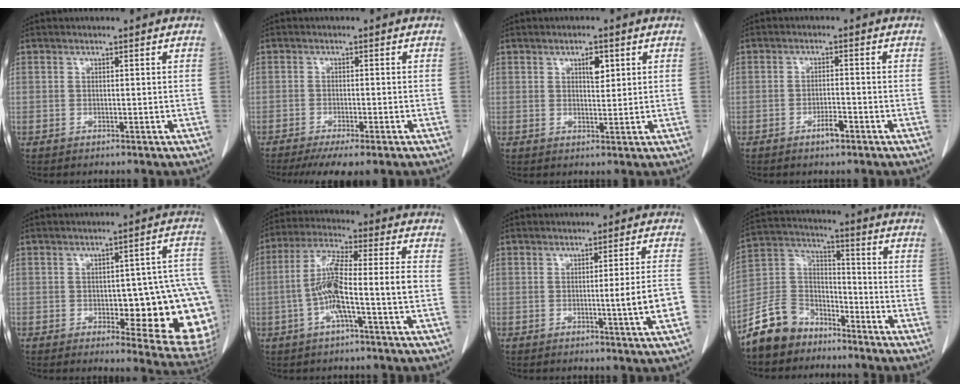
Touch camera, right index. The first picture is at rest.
{"total": 7.1, "force": [-5.2, 0.9, 4.6], "torque": [-0.063, -0.015, -0.078]}
{"total": 2.8, "force": [1.2, 1.1, 2.2], "torque": [-0.036, -0.002, 0.022]}
{"total": 2.7, "force": [-1.7, 0.5, 2.1], "torque": [-0.035, 0.001, -0.028]}
{"total": 19.5, "force": [-3.4, 5.3, 18.5], "torque": [-0.147, 0.027, -0.021]}
{"total": 10.2, "force": [-2.5, 0.5, 9.9], "torque": [-0.196, 0.019, -0.052]}
{"total": 6.2, "force": [-1.6, -1.1, 5.9], "torque": [-0.076, -0.009, -0.025]}
{"total": 10.2, "force": [-7.8, 6.1, 2.2], "torque": [-0.060, 0.029, -0.153]}